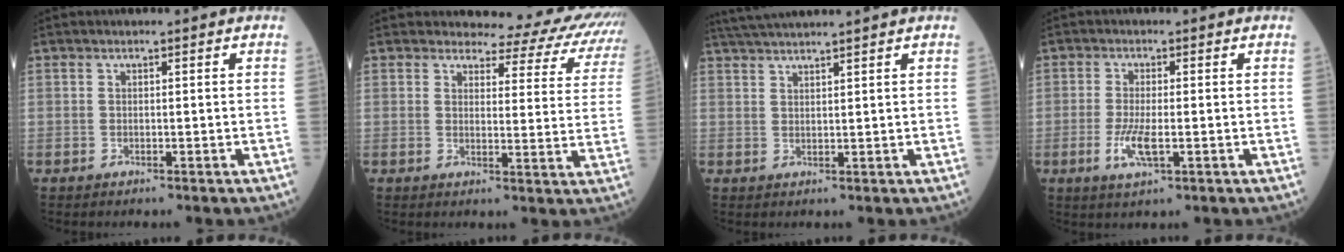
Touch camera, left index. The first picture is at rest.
{"total": 12.4, "force": [11.8, 3.2, 2.2], "torque": [0.001, -0.051, 0.098]}
{"total": 7.2, "force": [6.5, -1.2, 2.9], "torque": [-0.049, 0.031, 0.106]}
{"total": 4.2, "force": [-1.3, 1.0, 3.8], "torque": [-0.087, -0.009, -0.025]}